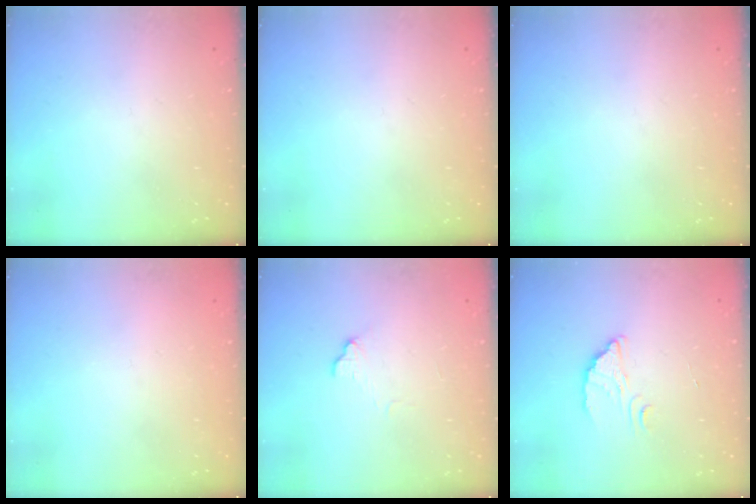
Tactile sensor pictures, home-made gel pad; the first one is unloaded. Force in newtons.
{"total": 0.0}
{"total": 0.0}
{"total": 2.3, "press": 2.3, "slide": 0.1}
{"total": 6.6, "press": 6.6, "slide": 0.5}
{"total": 2.6, "press": 2.6, "slide": 0.1}